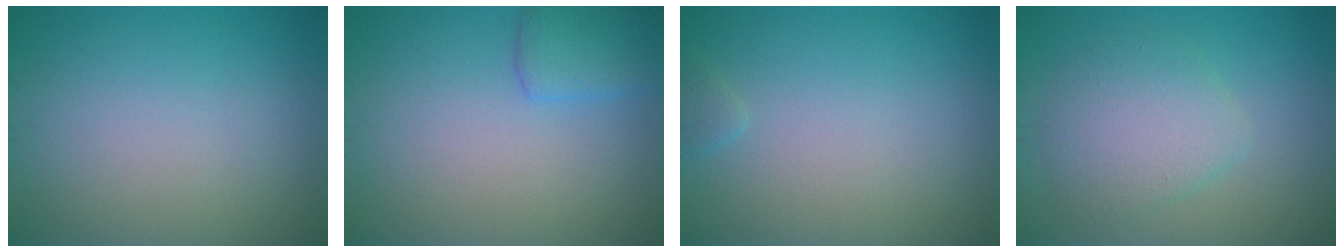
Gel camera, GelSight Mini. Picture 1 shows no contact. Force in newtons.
{"total": 2.5, "press": 2.5, "slide": 0.2}
{"total": 0.7, "press": 0.7, "slide": 0.1}
{"total": 3.9, "press": 3.9, "slide": 0.3}